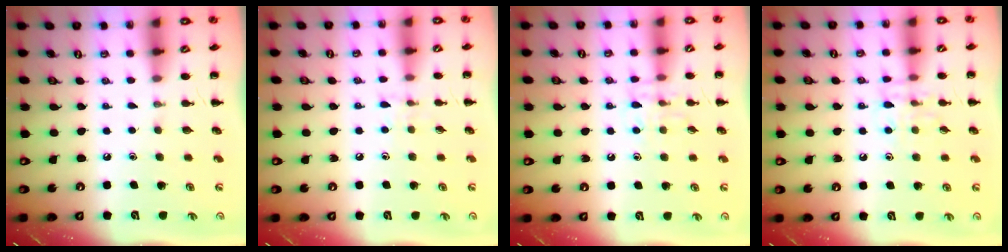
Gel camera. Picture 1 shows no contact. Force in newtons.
{"total": 4.6, "press": 4.3, "slide": 1.4}
{"total": 7.4, "press": 7.4, "slide": 0.5}
{"total": 7.6, "press": 7.6, "slide": 0.4}